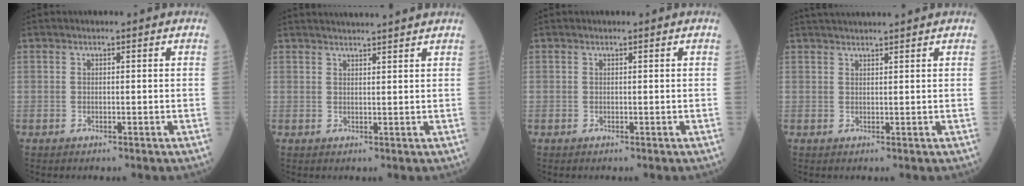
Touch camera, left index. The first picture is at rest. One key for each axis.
{"total": 8.1, "fx": 7.6, "fy": -0.6, "fz": 2.6, "tx": -0.034, "ty": 0.022, "tz": 0.091}
{"total": 0.0}
{"total": 6.3, "fx": 5.8, "fy": -0.2, "fz": 2.4, "tx": -0.033, "ty": 0.033, "tz": 0.085}